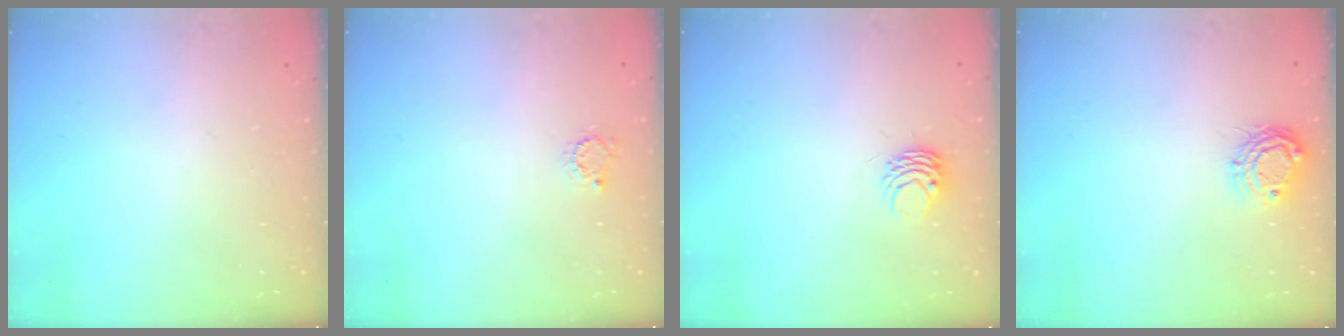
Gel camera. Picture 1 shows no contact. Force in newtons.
{"total": 2.8, "press": 2.8, "slide": 0.4}
{"total": 4.1, "press": 4.1, "slide": 0.3}
{"total": 7.6, "press": 7.6, "slide": 0.7}